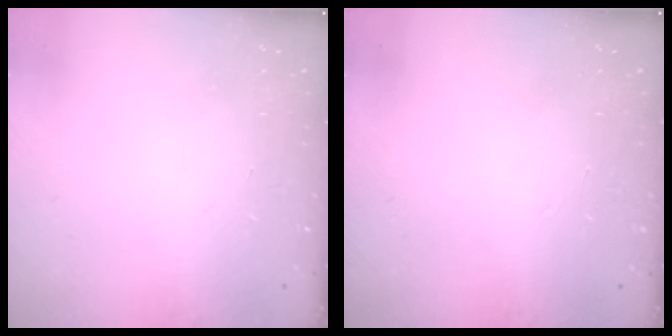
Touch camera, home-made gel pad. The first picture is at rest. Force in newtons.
{"total": 0.0}